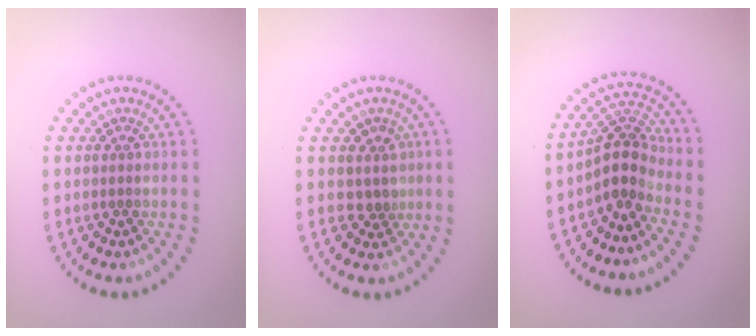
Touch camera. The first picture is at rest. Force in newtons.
{"total": 1.9, "press": 1.5, "slide": 1.2}
{"total": 3.8, "press": 3.0, "slide": 2.4}